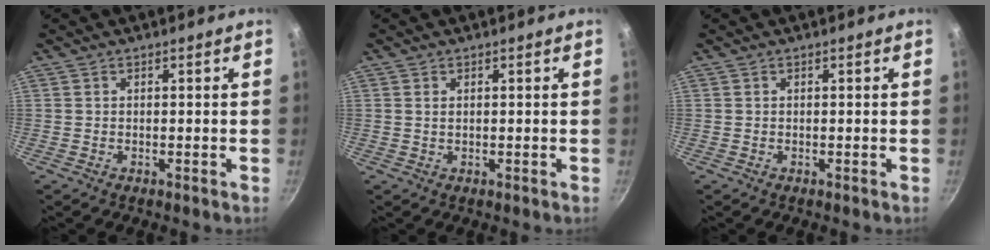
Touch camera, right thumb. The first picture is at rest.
{"total": 0.9, "force": [0.3, 0.5, 0.6], "torque": [-0.011, 0.002, 0.007]}
{"total": 0.0}